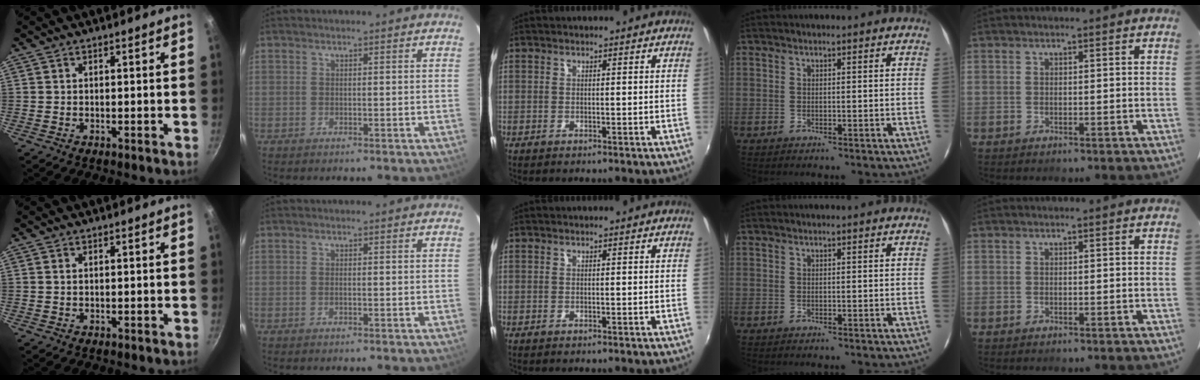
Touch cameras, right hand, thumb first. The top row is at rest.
{"thumb": {"total": 0.6, "force": [0.2, 0.3, 0.4], "torque": [-0.008, 0.001, 0.003]}, "index": {"total": 0.7, "force": [-0.3, 0.3, 0.6], "torque": [-0.013, 0.001, -0.006]}}